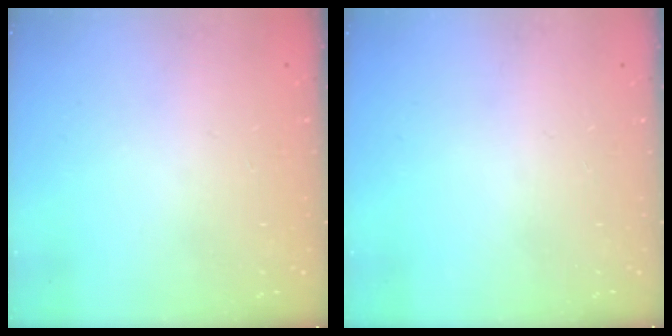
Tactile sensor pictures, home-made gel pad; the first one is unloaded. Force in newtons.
{"total": 0.0}